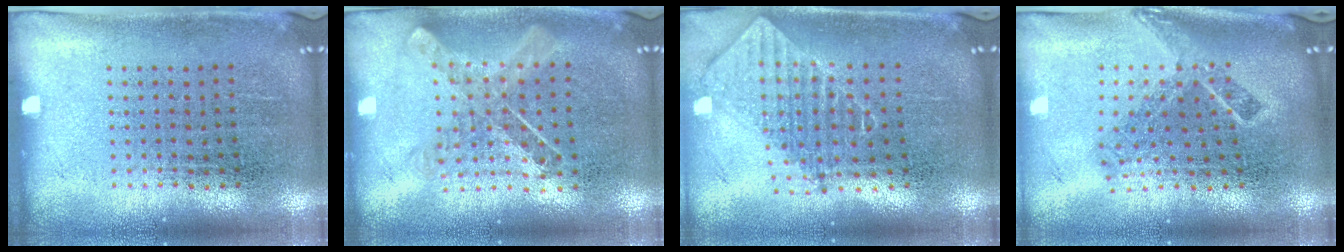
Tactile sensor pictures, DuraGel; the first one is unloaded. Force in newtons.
{"total": 0.9, "press": 0.8, "slide": 0.2}
{"total": 2.0, "press": 1.6, "slide": 1.2}
{"total": 2.2, "press": 1.5, "slide": 1.6}